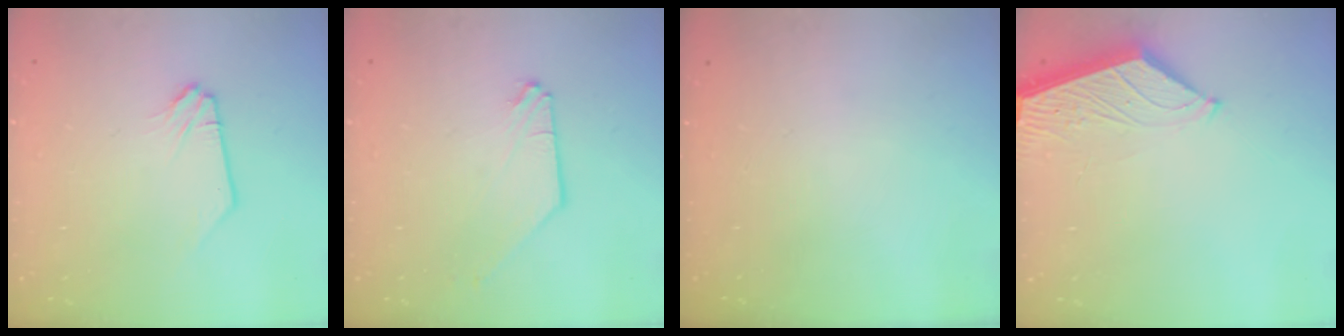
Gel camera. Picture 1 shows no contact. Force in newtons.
{"total": 0.0}
{"total": 0.0}
{"total": 4.0, "press": 4.0, "slide": 0.4}